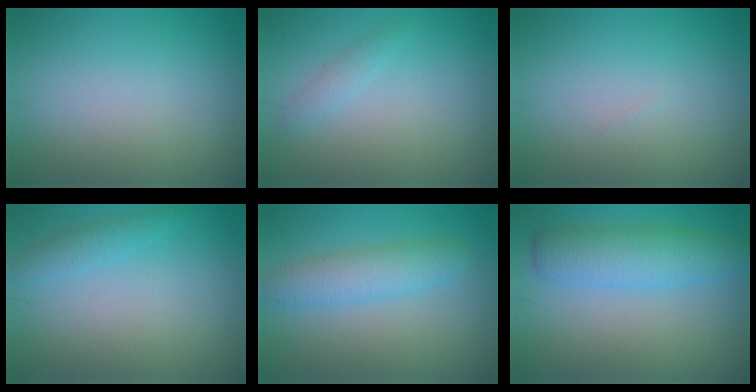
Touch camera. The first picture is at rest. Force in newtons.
{"total": 1.1, "press": 1.1, "slide": 0.1}
{"total": 0.0}
{"total": 1.6, "press": 1.6, "slide": 0.1}
{"total": 3.6, "press": 3.6, "slide": 0.1}
{"total": 4.9, "press": 4.8, "slide": 0.1}